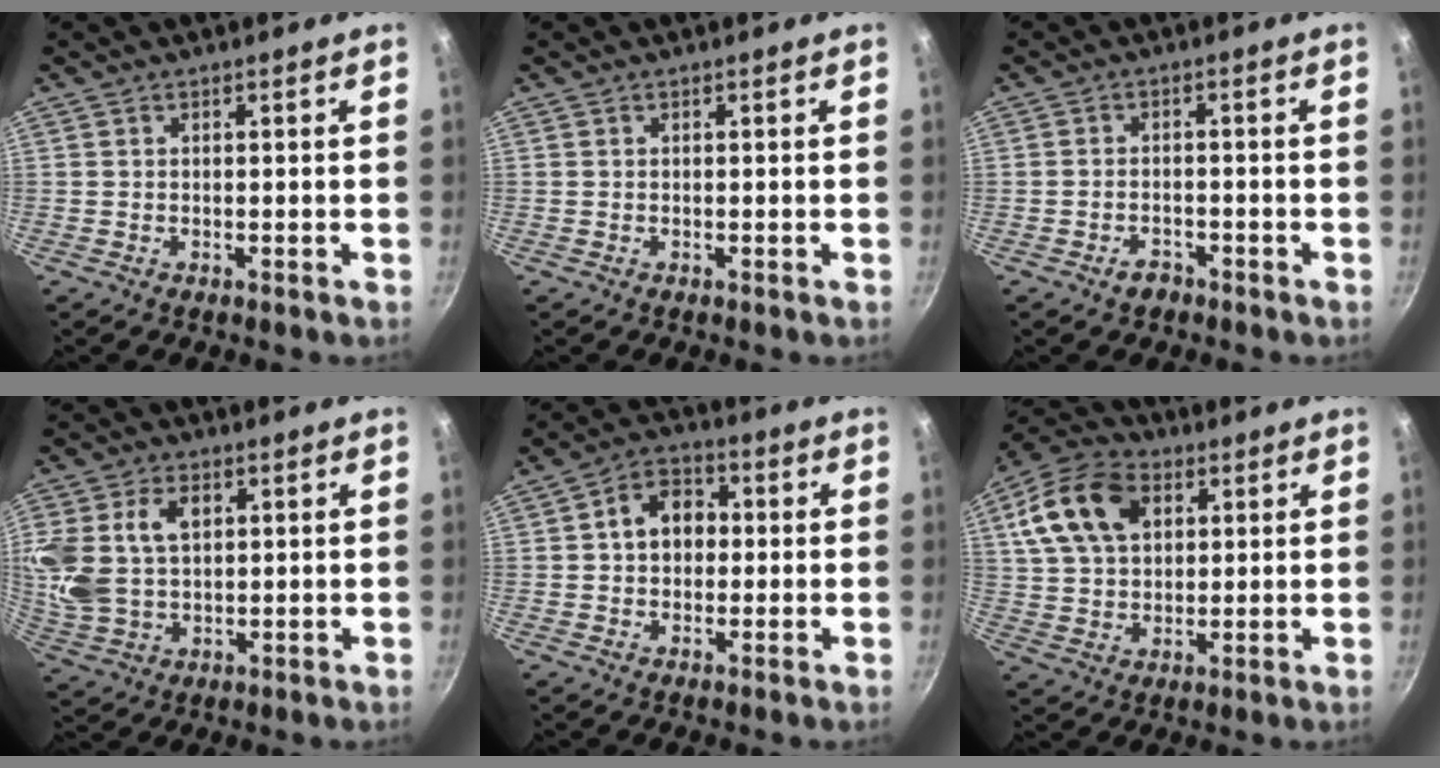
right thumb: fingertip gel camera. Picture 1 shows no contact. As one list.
[{"total": 0.0}, {"total": 2.7, "force": [-1.8, 1.7, 1.0], "torque": [-0.008, 0.022, -0.026]}, {"total": 15.3, "force": [3.7, 10.8, 10.1], "torque": [-0.217, 0.000, 0.076]}, {"total": 8.4, "force": [0.7, 6.4, 5.4], "torque": [-0.050, 0.018, -0.001]}, {"total": 15.7, "force": [5.5, 10.7, 10.1], "torque": [-0.170, 0.007, 0.090]}]